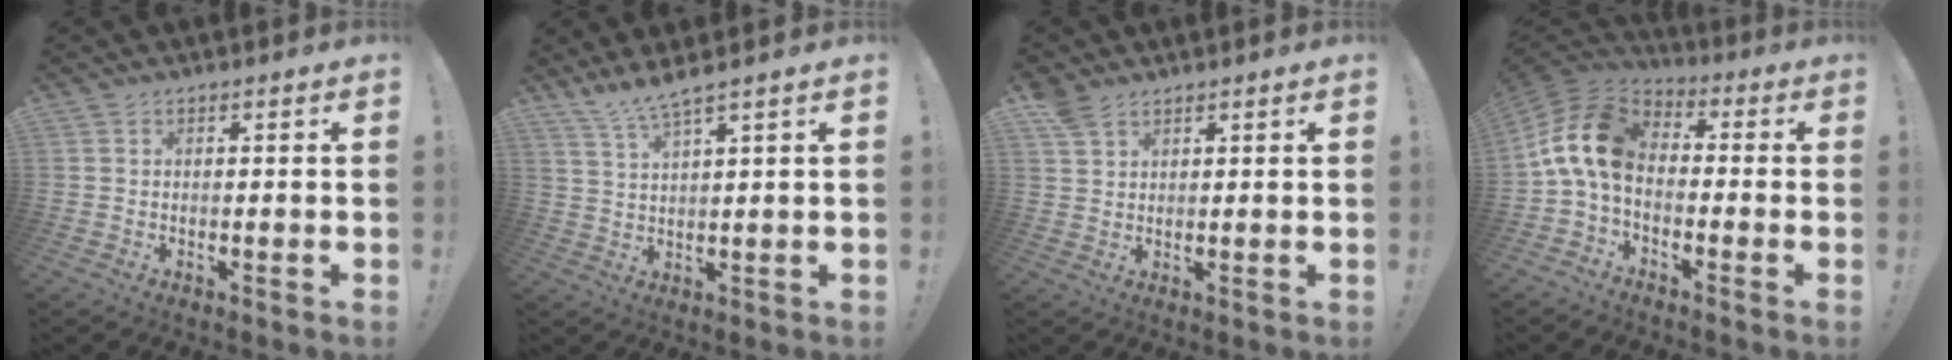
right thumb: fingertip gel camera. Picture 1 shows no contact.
{"total": 5.3, "force": [4.5, -0.4, 2.8], "torque": [-0.069, -0.020, 0.081]}
{"total": 4.6, "force": [3.2, 2.6, 2.1], "torque": [-0.035, -0.013, 0.063]}
{"total": 14.6, "force": [-0.3, 9.0, 11.4], "torque": [-0.220, 0.021, 0.005]}